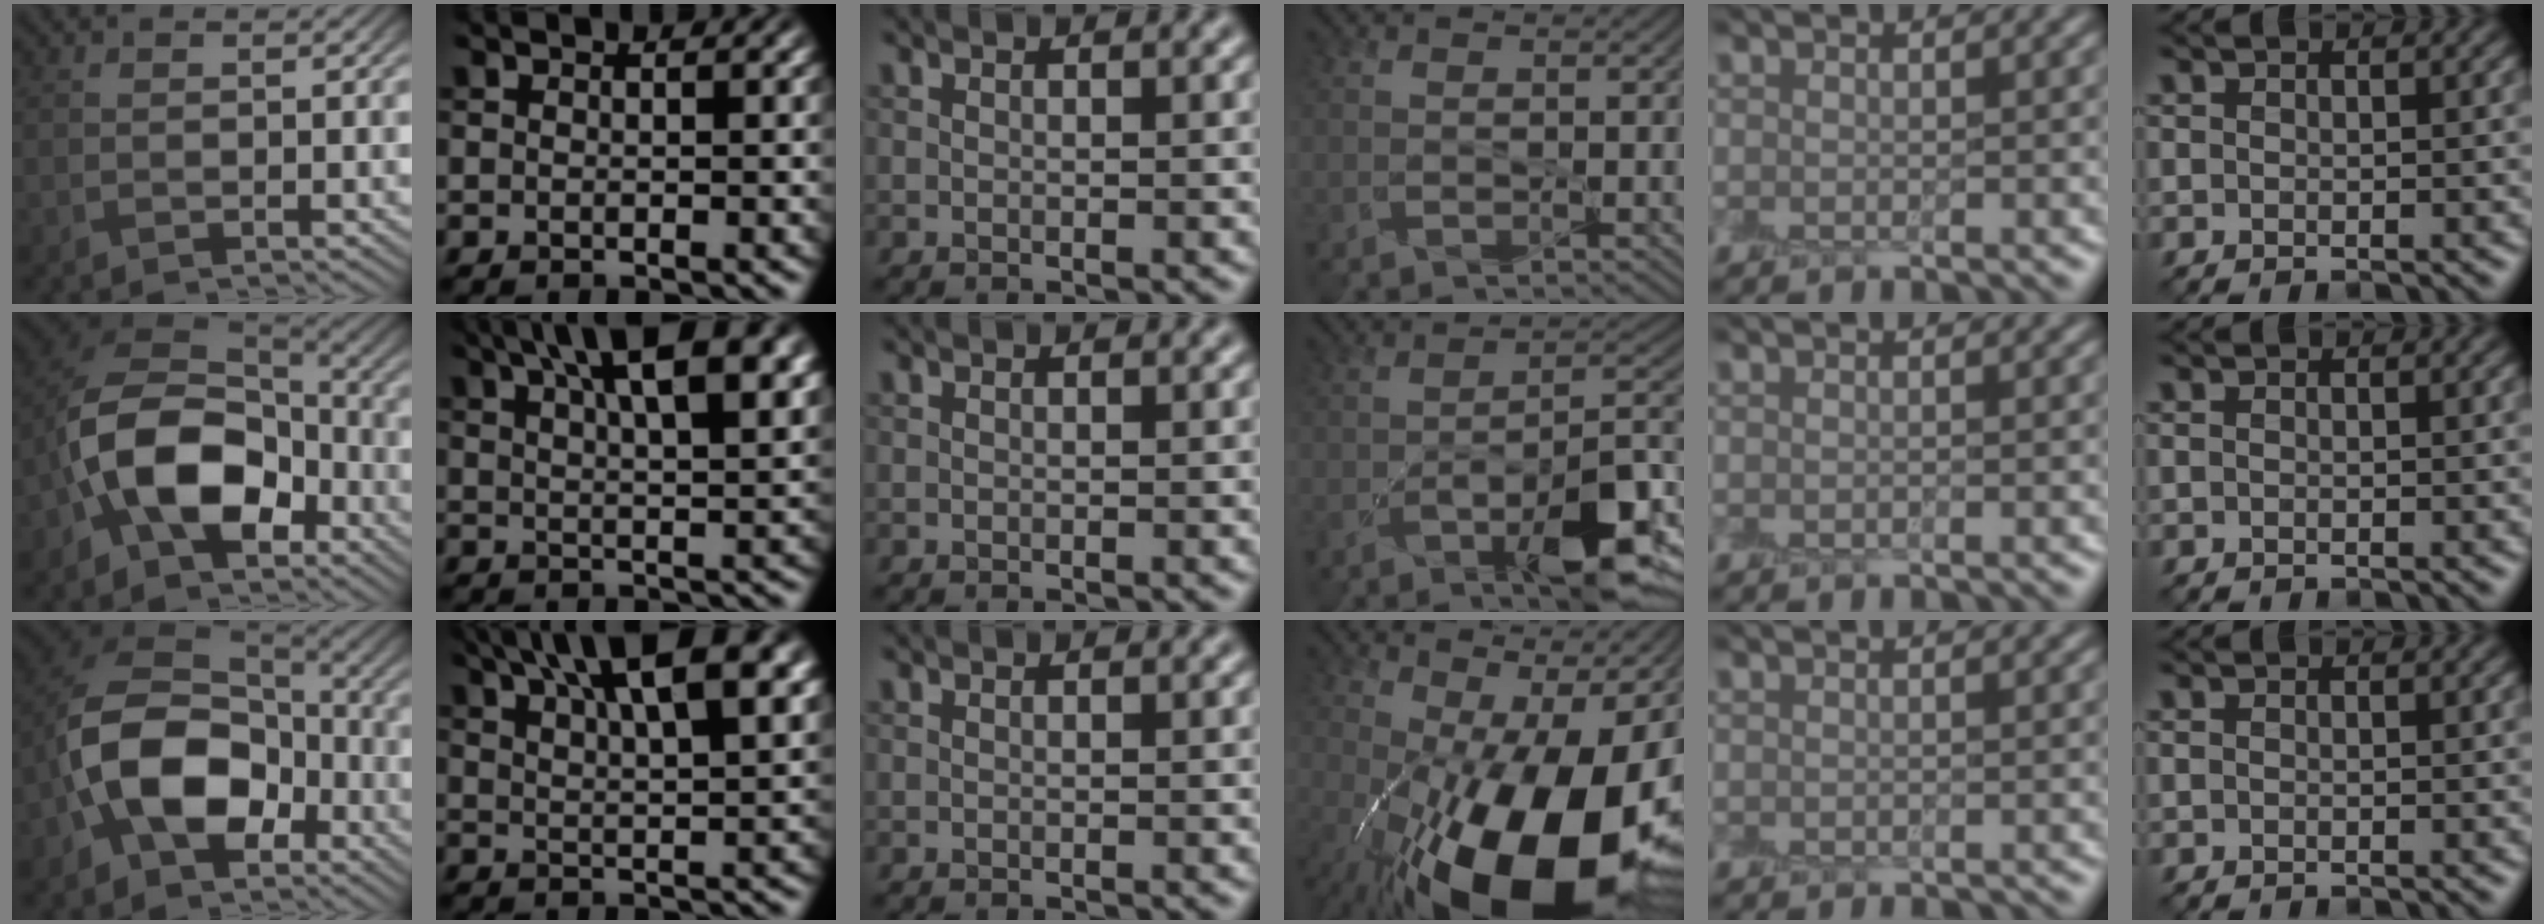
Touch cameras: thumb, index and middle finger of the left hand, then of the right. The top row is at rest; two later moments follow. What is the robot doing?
{"motion": "peel", "object": "shipping label"}